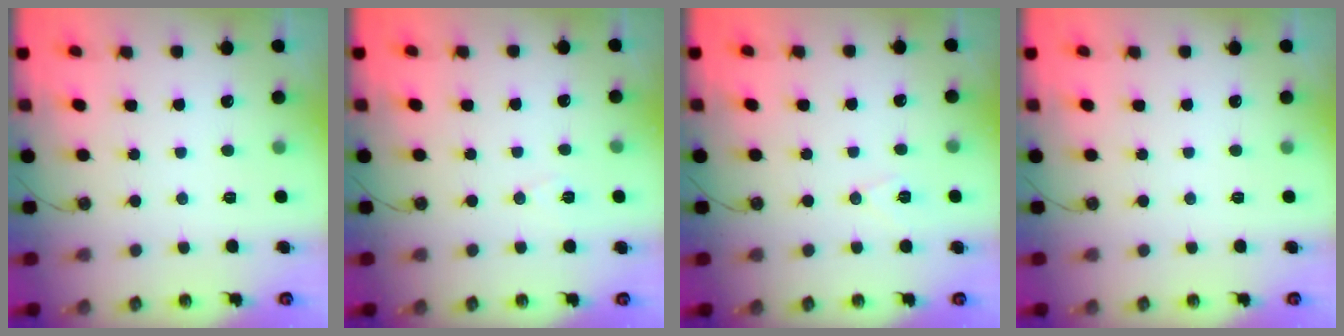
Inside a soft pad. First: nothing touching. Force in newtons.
{"total": 6.6, "press": 4.8, "slide": 4.5}
{"total": 7.0, "press": 5.4, "slide": 4.4}
{"total": 0.0}